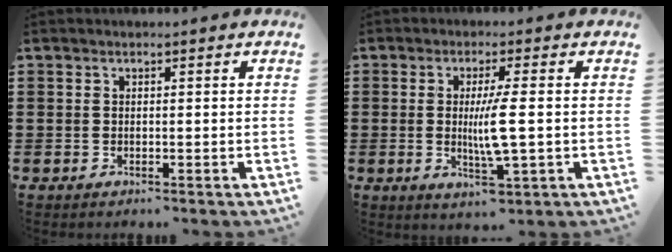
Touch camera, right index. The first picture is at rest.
{"total": 6.6, "force": [-0.3, 1.0, 6.5], "torque": [-0.128, -0.010, -0.010]}